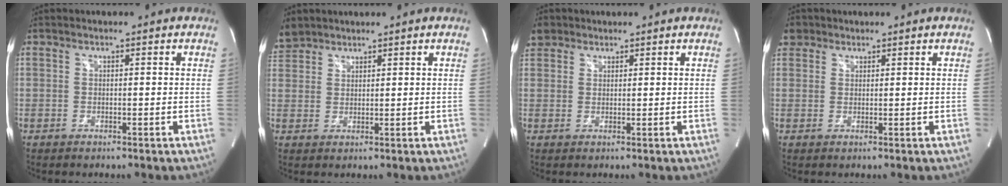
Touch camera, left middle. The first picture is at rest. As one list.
[{"total": 4.4, "force": [3.8, 2.1, 0.4], "torque": [-0.013, 0.015, 0.080]}, {"total": 3.8, "force": [2.6, 2.8, 0.7], "torque": [-0.016, 0.016, 0.051]}, {"total": 3.2, "force": [2.0, 2.4, 0.4], "torque": [-0.005, 0.015, 0.035]}]